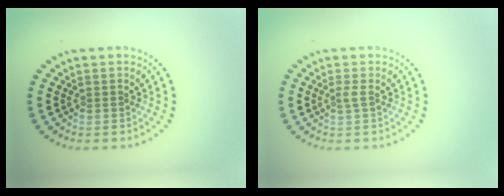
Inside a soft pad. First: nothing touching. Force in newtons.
{"total": 0.8, "press": 0.6, "slide": 0.6}